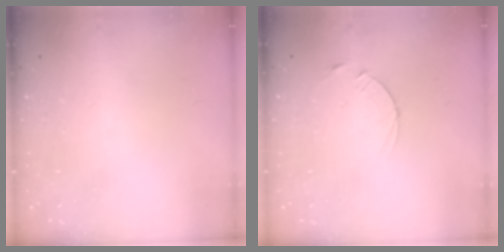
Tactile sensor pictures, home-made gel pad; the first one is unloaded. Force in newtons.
{"total": 2.5, "press": 2.5, "slide": 0.3}